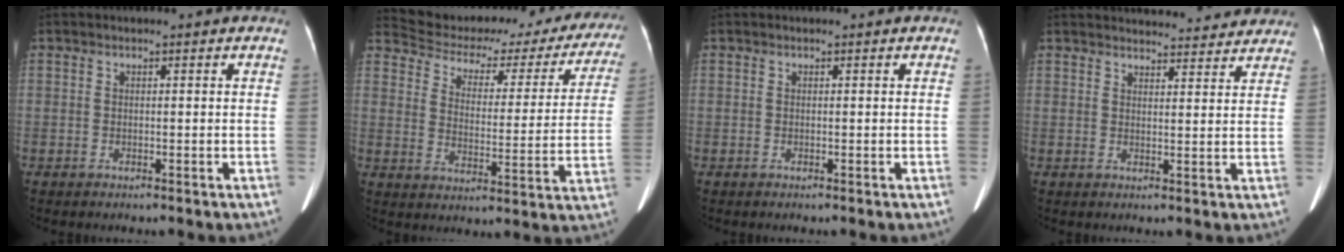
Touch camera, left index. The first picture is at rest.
{"total": 25.3, "force": [22.9, 7.4, 7.9], "torque": [-0.114, -0.041, 0.278]}
{"total": 0.0}
{"total": 14.6, "force": [14.1, 2.6, 2.9], "torque": [-0.014, 0.001, 0.160]}